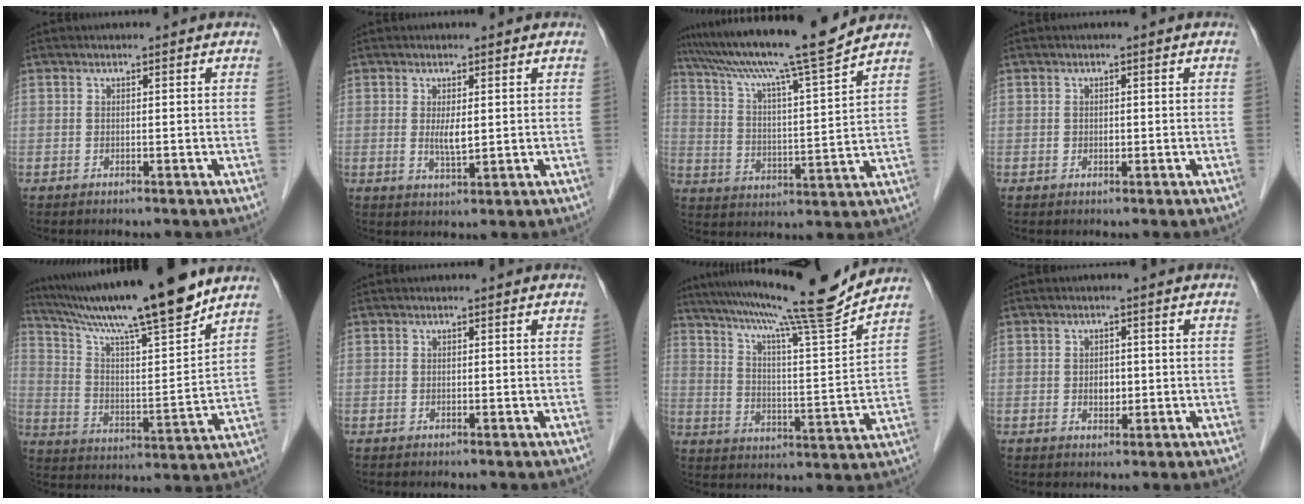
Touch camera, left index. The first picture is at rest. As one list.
[{"total": 3.0, "force": [0.5, 0.7, 2.8], "torque": [-0.056, -0.007, 0.012]}, {"total": 16.8, "force": [14.5, -1.0, 8.4], "torque": [-0.148, -0.004, 0.231]}, {"total": 0.9, "force": [-0.1, 0.7, 0.6], "torque": [-0.012, 0.001, -0.001]}, {"total": 19.5, "force": [16.3, 0.2, 10.7], "torque": [-0.181, 0.001, 0.272]}, {"total": 0.0}, {"total": 17.9, "force": [15.8, -1.9, 8.2], "torque": [-0.143, -0.022, 0.236]}, {"total": 2.3, "force": [-0.2, 1.6, 1.6], "torque": [-0.025, 0.002, 0.001]}]